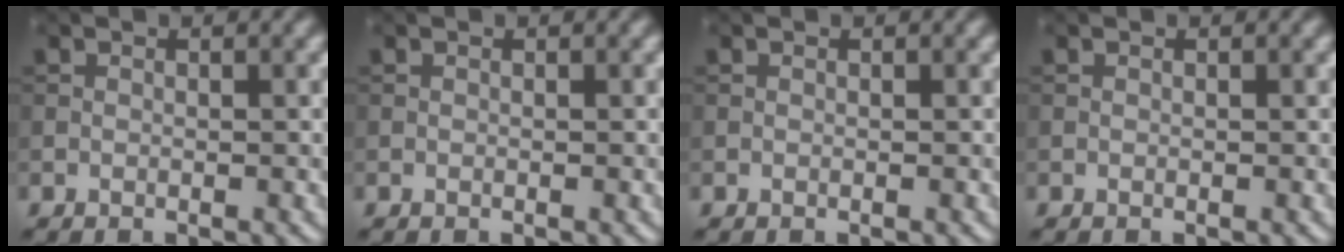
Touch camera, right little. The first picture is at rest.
{"total": 0.0}
{"total": 0.0}
{"total": 0.0}